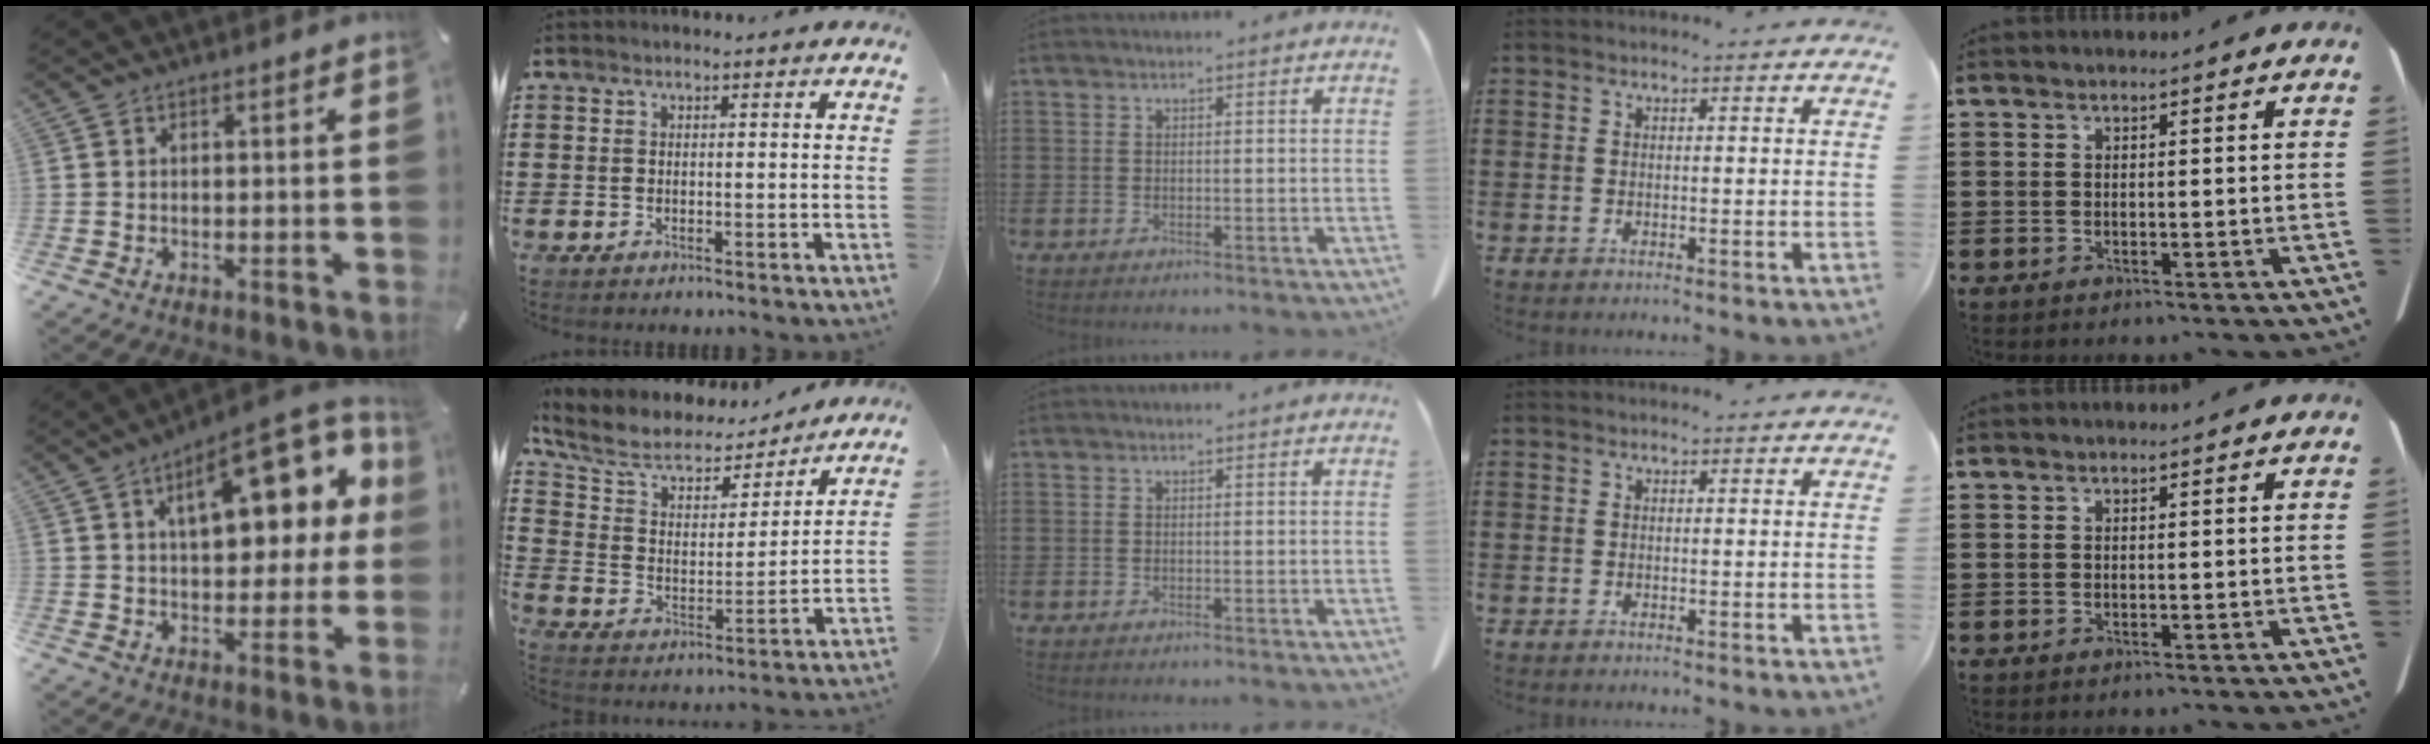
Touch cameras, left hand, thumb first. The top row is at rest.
{"thumb": {"total": 20.1, "force": [7.2, 9.8, 16.0], "torque": [-0.207, -0.027, 0.111]}, "index": {"total": 7.5, "force": [6.1, 2.9, 3.2], "torque": [-0.094, -0.034, 0.103]}}